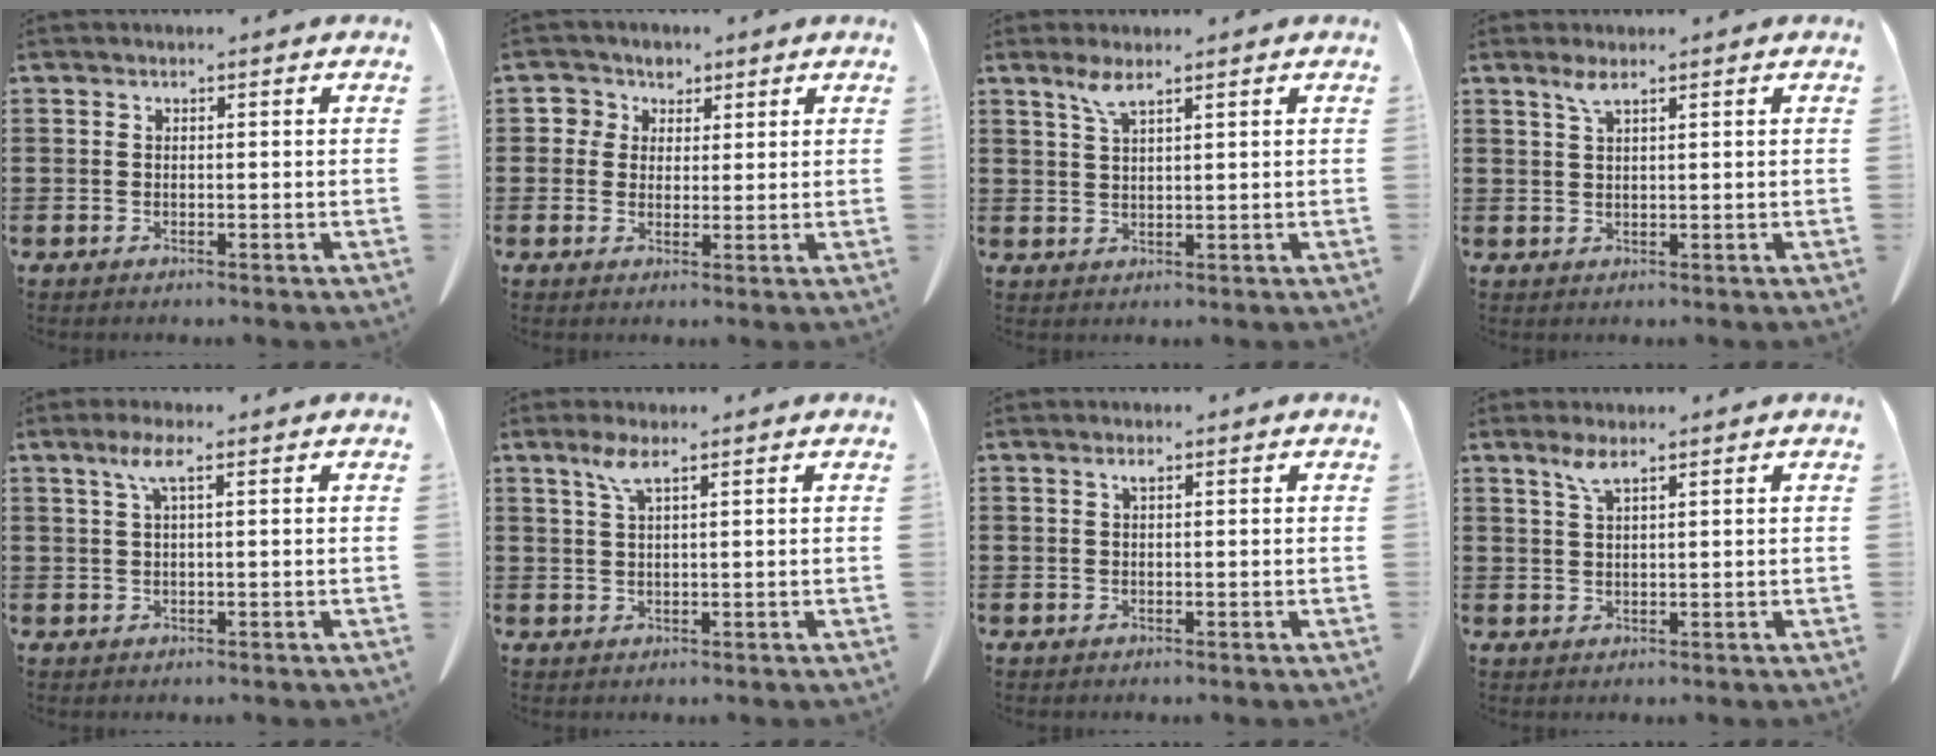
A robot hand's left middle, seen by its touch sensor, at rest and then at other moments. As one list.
[{"total": 3.6, "force": [1.7, 3.1, 0.3], "torque": [-0.018, 0.006, 0.027]}, {"total": 3.2, "force": [2.2, 0.5, 2.2], "torque": [-0.050, 0.003, 0.039]}, {"total": 2.3, "force": [1.5, 0.3, 1.7], "torque": [-0.038, 0.002, 0.026]}, {"total": 3.4, "force": [1.4, 0.5, 3.1], "torque": [-0.066, 0.006, 0.023]}, {"total": 3.3, "force": [2.0, 0.5, 2.6], "torque": [-0.059, 0.005, 0.034]}, {"total": 1.0, "force": [0.4, 0.3, 0.8], "torque": [-0.018, 0.003, 0.007]}, {"total": 2.8, "force": [1.9, 0.4, 2.0], "torque": [-0.045, 0.002, 0.034]}]